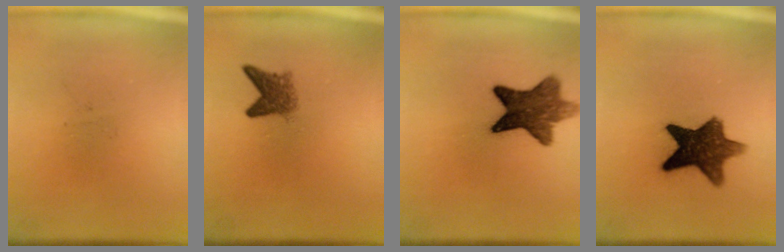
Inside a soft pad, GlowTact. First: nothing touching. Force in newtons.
{"total": 3.1}
{"total": 9.5}
{"total": 10.8}